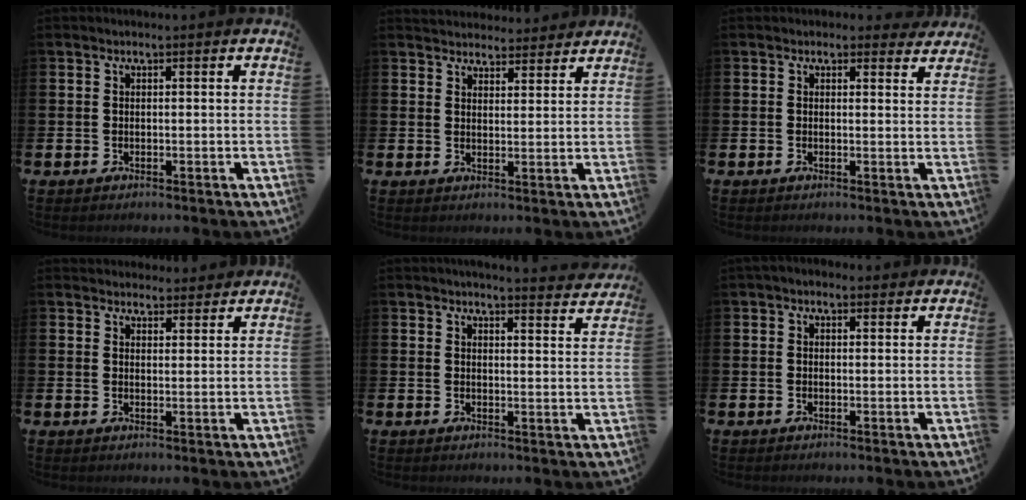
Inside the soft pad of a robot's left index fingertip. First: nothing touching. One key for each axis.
{"total": 3.8, "fx": 3.6, "fy": 0.8, "fz": -0.3, "tx": 0.007, "ty": -0.022, "tz": 0.066}
{"total": 1.4, "fx": 1.2, "fy": 0.8, "fz": 0.1, "tx": 0.003, "ty": -0.002, "tz": 0.019}
{"total": 3.1, "fx": 3.0, "fy": 0.8, "fz": -0.3, "tx": 0.001, "ty": -0.013, "tz": 0.055}
{"total": 3.7, "fx": 3.7, "fy": -0.2, "fz": 0.2, "tx": -0.003, "ty": -0.028, "tz": 0.064}
{"total": 1.1, "fx": 0.7, "fy": 0.6, "fz": 0.5, "tx": -0.006, "ty": 0.006, "tz": 0.012}